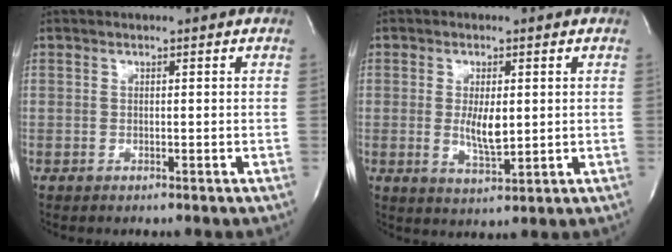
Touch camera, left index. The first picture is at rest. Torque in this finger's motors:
{"motor_torque": [0.29, 0.01, 0.35, 0.04]}